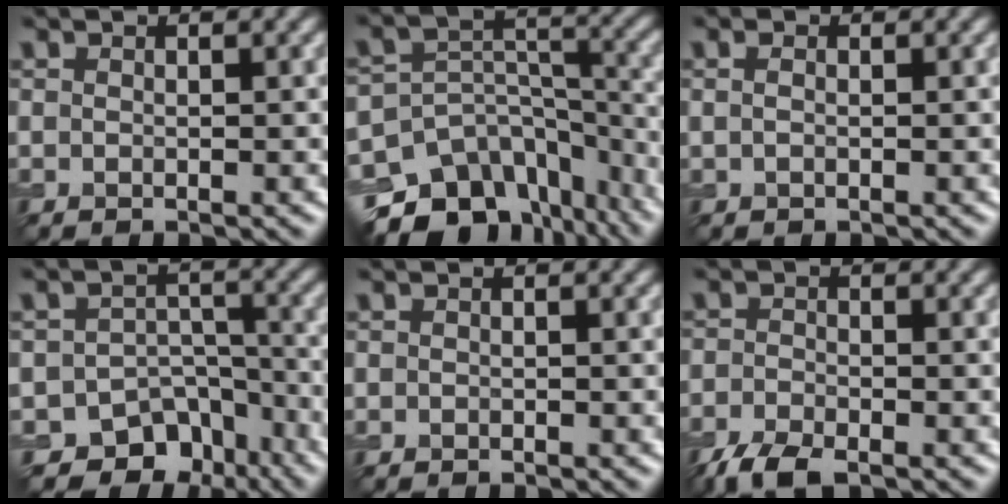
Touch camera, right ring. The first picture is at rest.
{"total": 14.7, "force": [-11.0, 8.7, 4.3], "torque": [-0.086, -0.009, -0.142]}
{"total": 0.9, "force": [0.3, 0.6, 0.7], "torque": [-0.018, 0.001, 0.000]}
{"total": 8.8, "force": [-6.5, 5.6, 2.0], "torque": [0.003, 0.000, -0.078]}
{"total": 0.0}
{"total": 3.4, "force": [-2.6, 1.1, 1.9], "torque": [-0.038, -0.006, -0.057]}